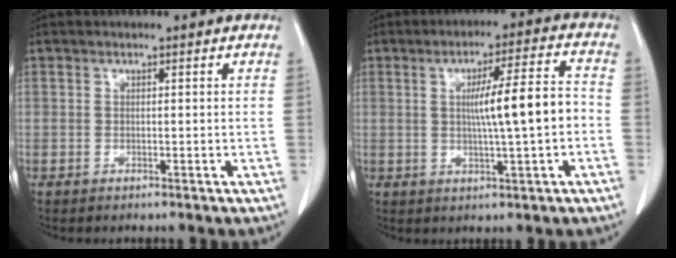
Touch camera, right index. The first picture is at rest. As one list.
[{"total": 9.2, "force": [-0.4, 0.4, 9.2], "torque": [-0.140, 0.013, -0.008]}]